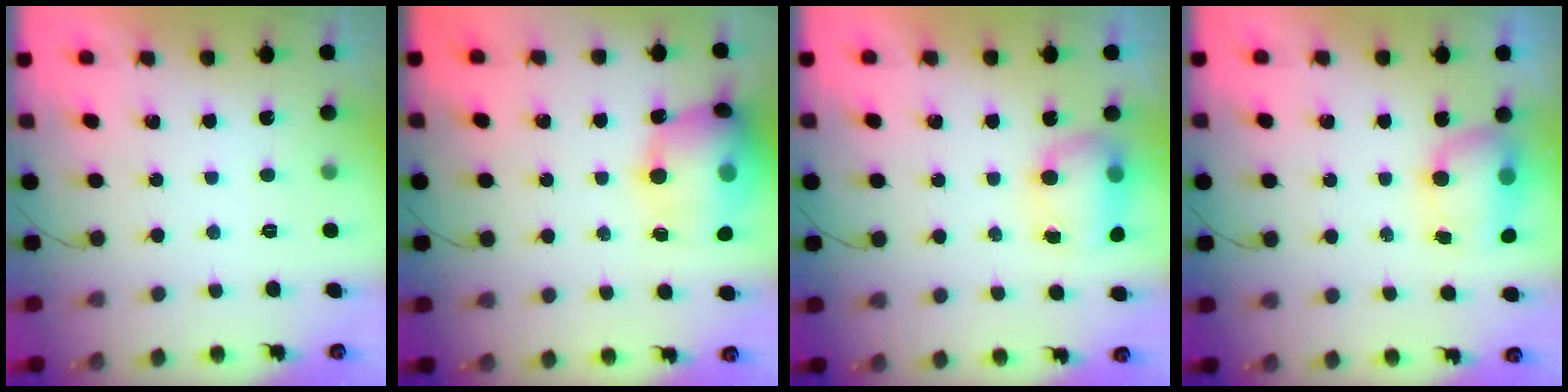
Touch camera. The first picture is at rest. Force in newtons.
{"total": 16.6, "press": 16.3, "slide": 3.3}
{"total": 9.7, "press": 8.6, "slide": 4.3}
{"total": 7.4, "press": 7.3, "slide": 1.1}